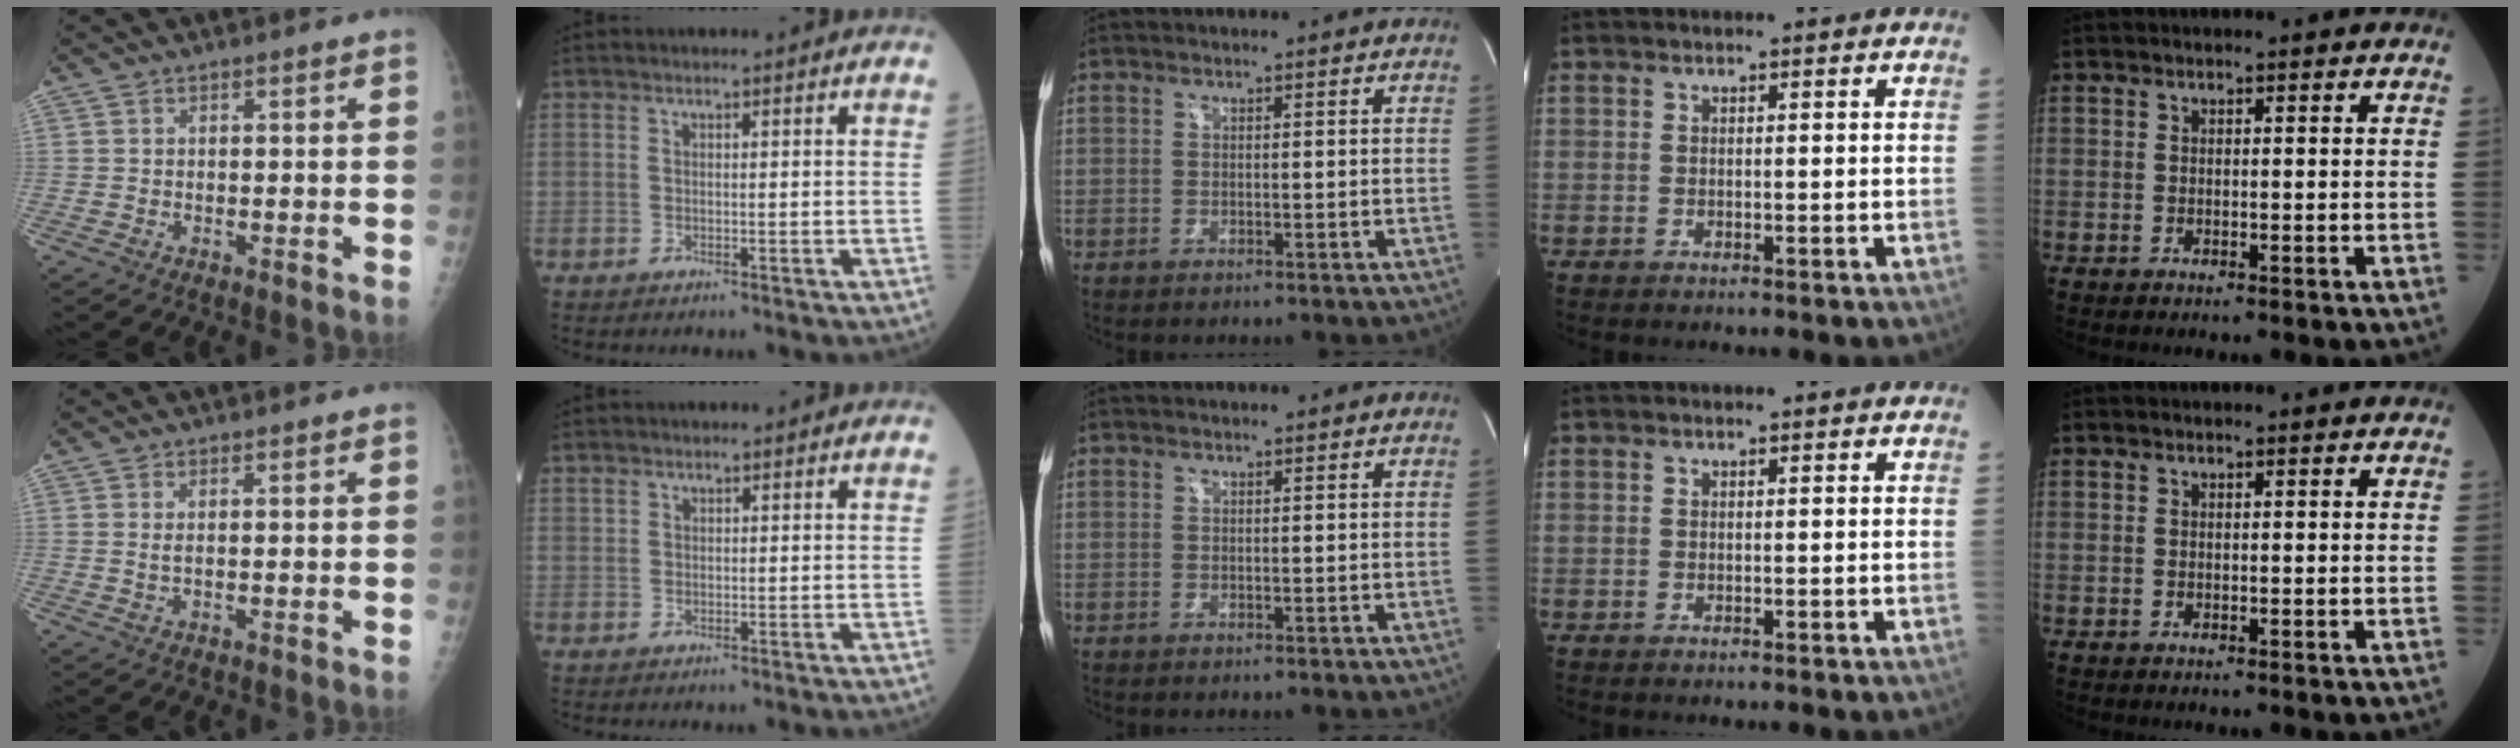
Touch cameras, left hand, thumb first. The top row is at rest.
{"thumb": {"total": 1.3, "force": [0.2, 0.5, 1.2], "torque": [-0.027, 0.000, 0.007]}, "index": {"total": 0.7, "force": [0.6, 0.5, 0.0], "torque": [0.001, 0.000, 0.009]}}